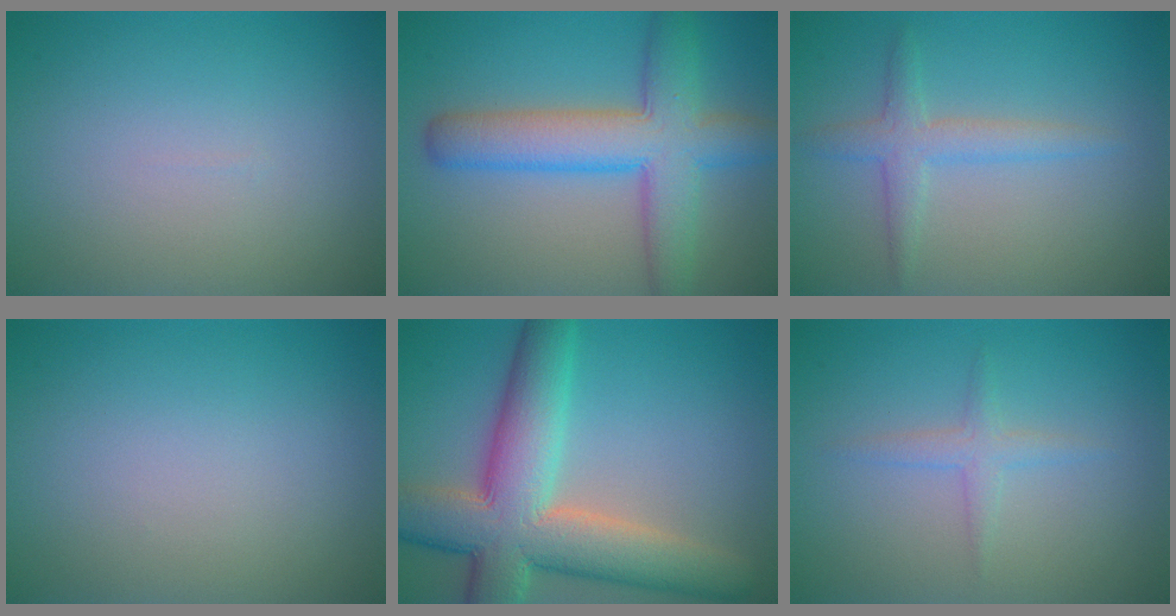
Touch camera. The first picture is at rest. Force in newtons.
{"total": 7.5, "press": 7.5, "slide": 0.2}
{"total": 2.5, "press": 2.5, "slide": 0.0}
{"total": 0.0}
{"total": 10.8, "press": 10.8, "slide": 0.6}
{"total": 1.5, "press": 1.5, "slide": 0.0}